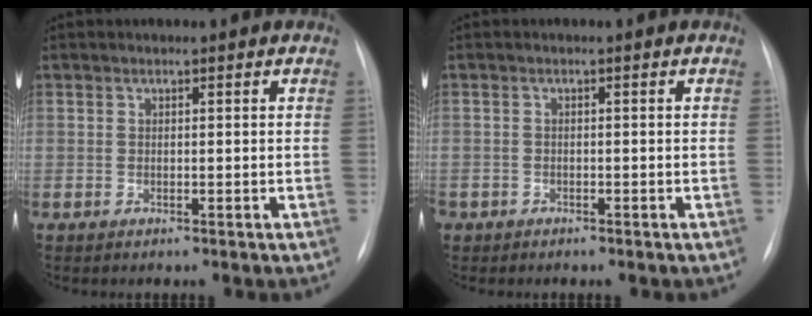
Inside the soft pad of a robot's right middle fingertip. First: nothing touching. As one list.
[{"total": 1.5, "force": [-1.1, 1.0, 0.2], "torque": [-0.010, 0.002, -0.015]}]